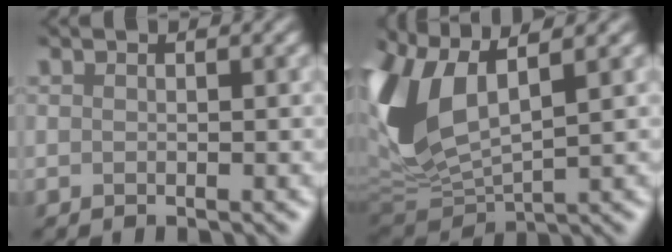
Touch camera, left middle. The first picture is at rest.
{"total": 9.1, "force": [3.1, 4.3, 7.4], "torque": [-0.203, 0.006, 0.068]}